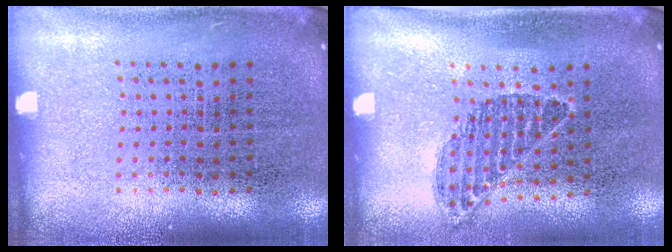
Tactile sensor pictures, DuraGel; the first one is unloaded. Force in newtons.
{"total": 0.8, "press": 0.7, "slide": 0.4}